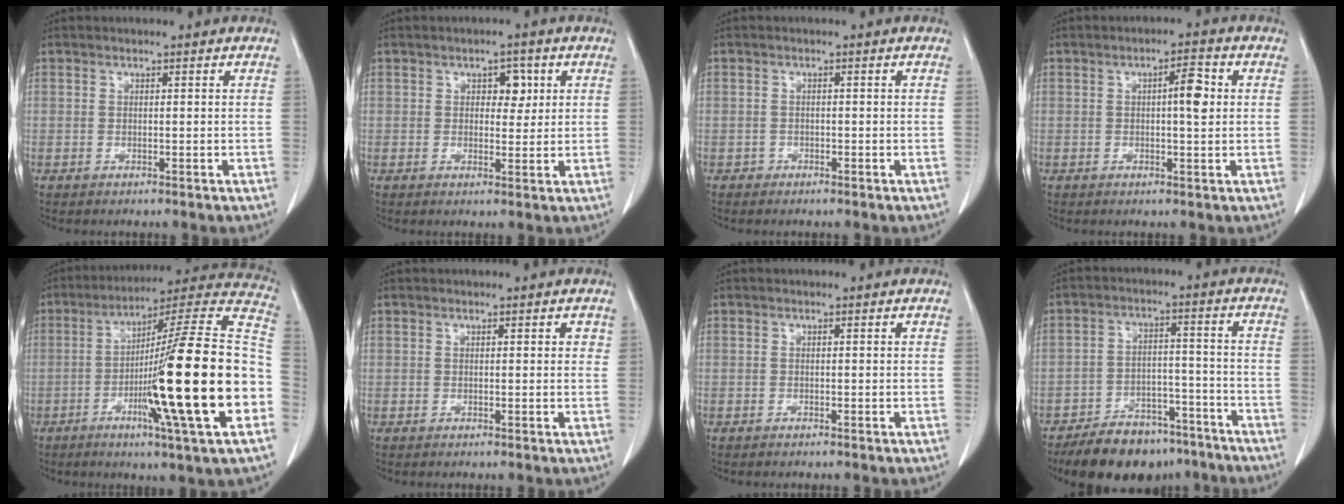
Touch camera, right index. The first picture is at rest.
{"total": 3.3, "force": [1.2, 2.0, 2.4], "torque": [-0.025, 0.007, 0.016]}
{"total": 0.9, "force": [-0.5, 0.7, -0.2], "torque": [0.000, 0.005, -0.013]}
{"total": 4.1, "force": [0.6, 0.8, 4.0], "torque": [-0.061, 0.006, 0.006]}
{"total": 26.3, "force": [-6.1, -0.5, 25.6], "torque": [-0.338, -0.009, -0.116]}
{"total": 1.1, "force": [0.5, 0.5, 0.8], "torque": [-0.007, 0.001, 0.004]}
{"total": 0.0}
{"total": 13.9, "force": [-11.4, 6.4, 4.9], "torque": [-0.057, 0.025, -0.168]}